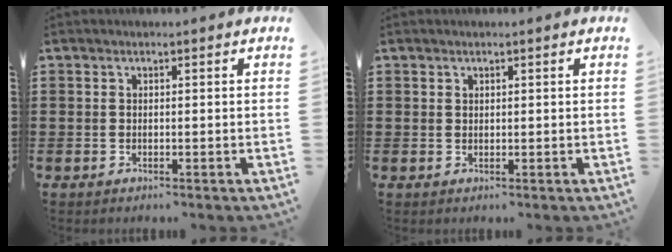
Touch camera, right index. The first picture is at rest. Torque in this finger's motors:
{"motor_torque": [-0.72, 1.35, -0.03, 0.00]}